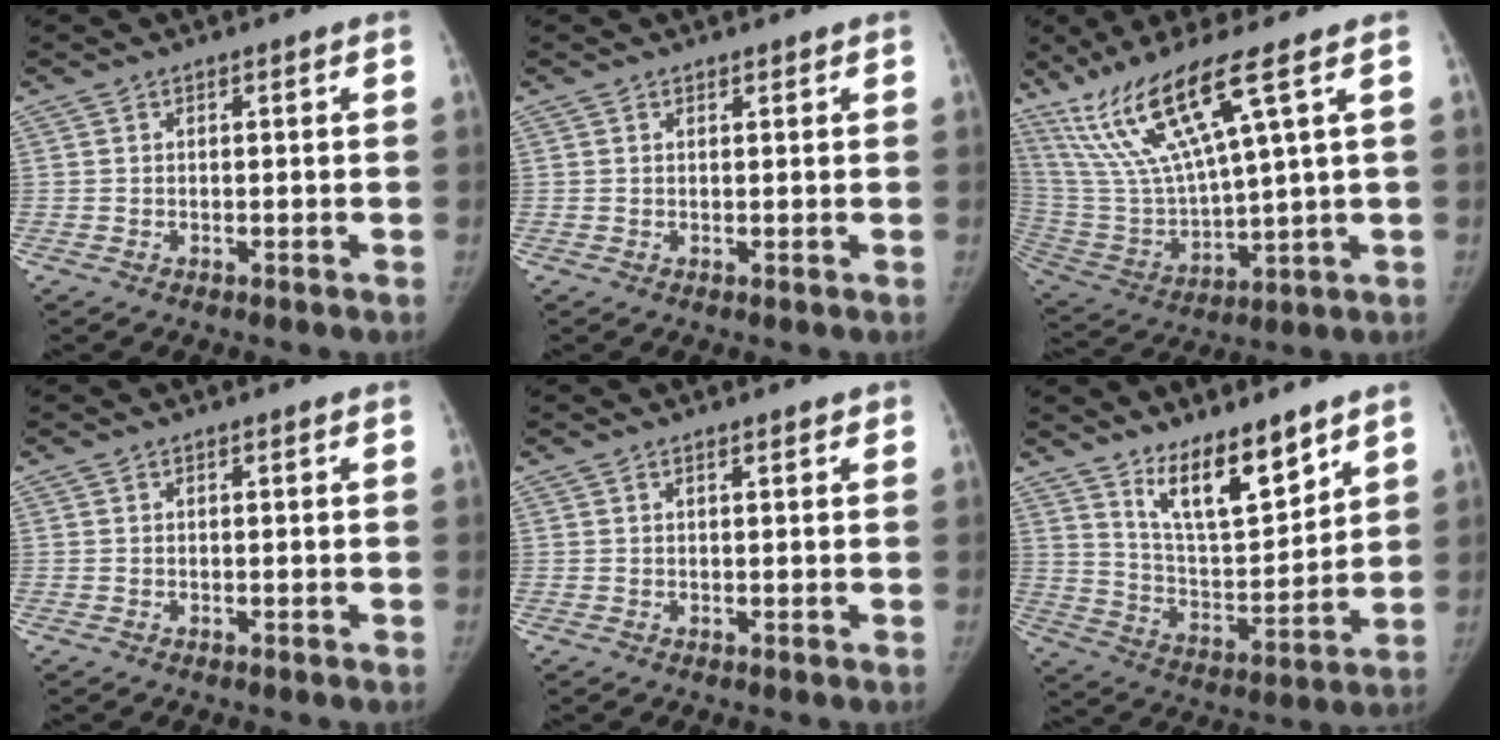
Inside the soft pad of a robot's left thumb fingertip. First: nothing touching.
{"total": 0.6, "force": [0.5, 0.4, -0.1], "torque": [0.007, -0.004, 0.005]}
{"total": 17.2, "force": [9.6, 1.9, 14.2], "torque": [-0.295, -0.036, 0.194]}
{"total": 0.0}
{"total": 0.9, "force": [0.7, 0.3, 0.5], "torque": [0.000, 0.000, 0.010]}
{"total": 13.3, "force": [9.6, 3.6, 8.4], "torque": [-0.114, -0.075, 0.180]}